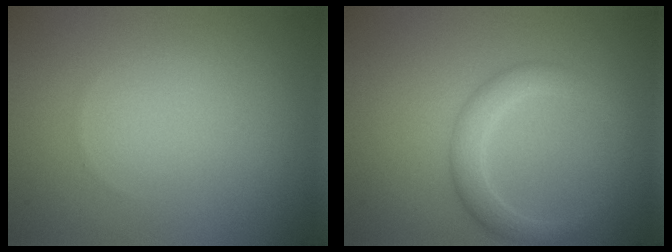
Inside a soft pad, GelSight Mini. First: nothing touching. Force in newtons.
{"total": 2.8, "press": 2.7, "slide": 0.2}